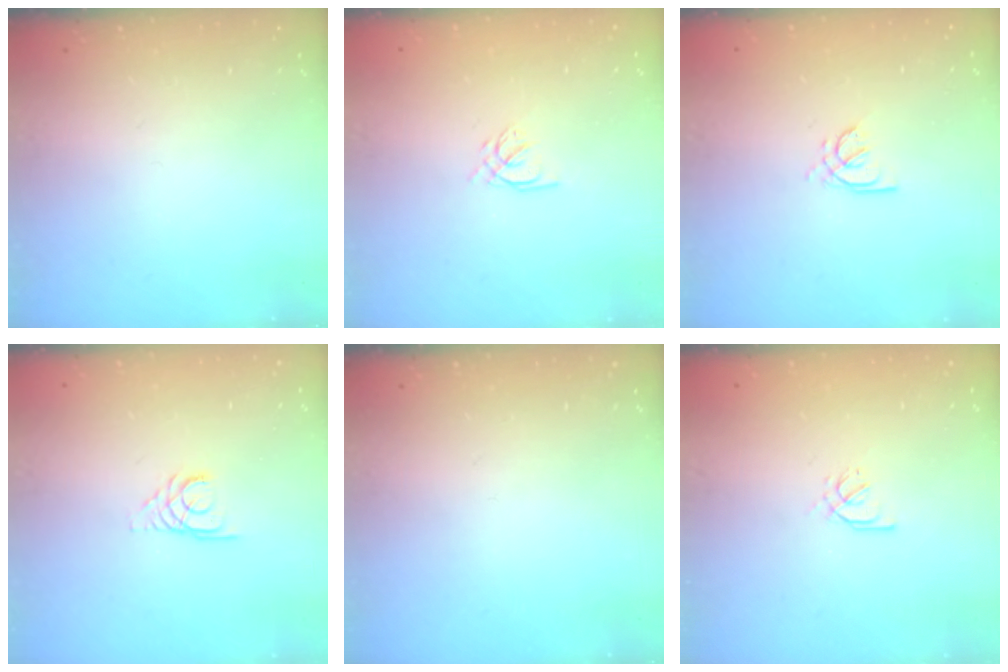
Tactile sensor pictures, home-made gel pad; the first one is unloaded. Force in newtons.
{"total": 2.4, "press": 2.4, "slide": 0.3}
{"total": 2.4, "press": 2.4, "slide": 0.6}
{"total": 2.7, "press": 2.7, "slide": 0.3}
{"total": 0.0}
{"total": 2.1, "press": 2.0, "slide": 0.7}